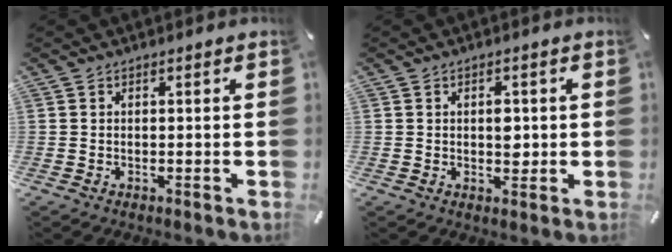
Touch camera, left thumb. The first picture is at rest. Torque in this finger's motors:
{"motor_torque": [0.54, 0.93, 0.22, -0.21, 0.03]}